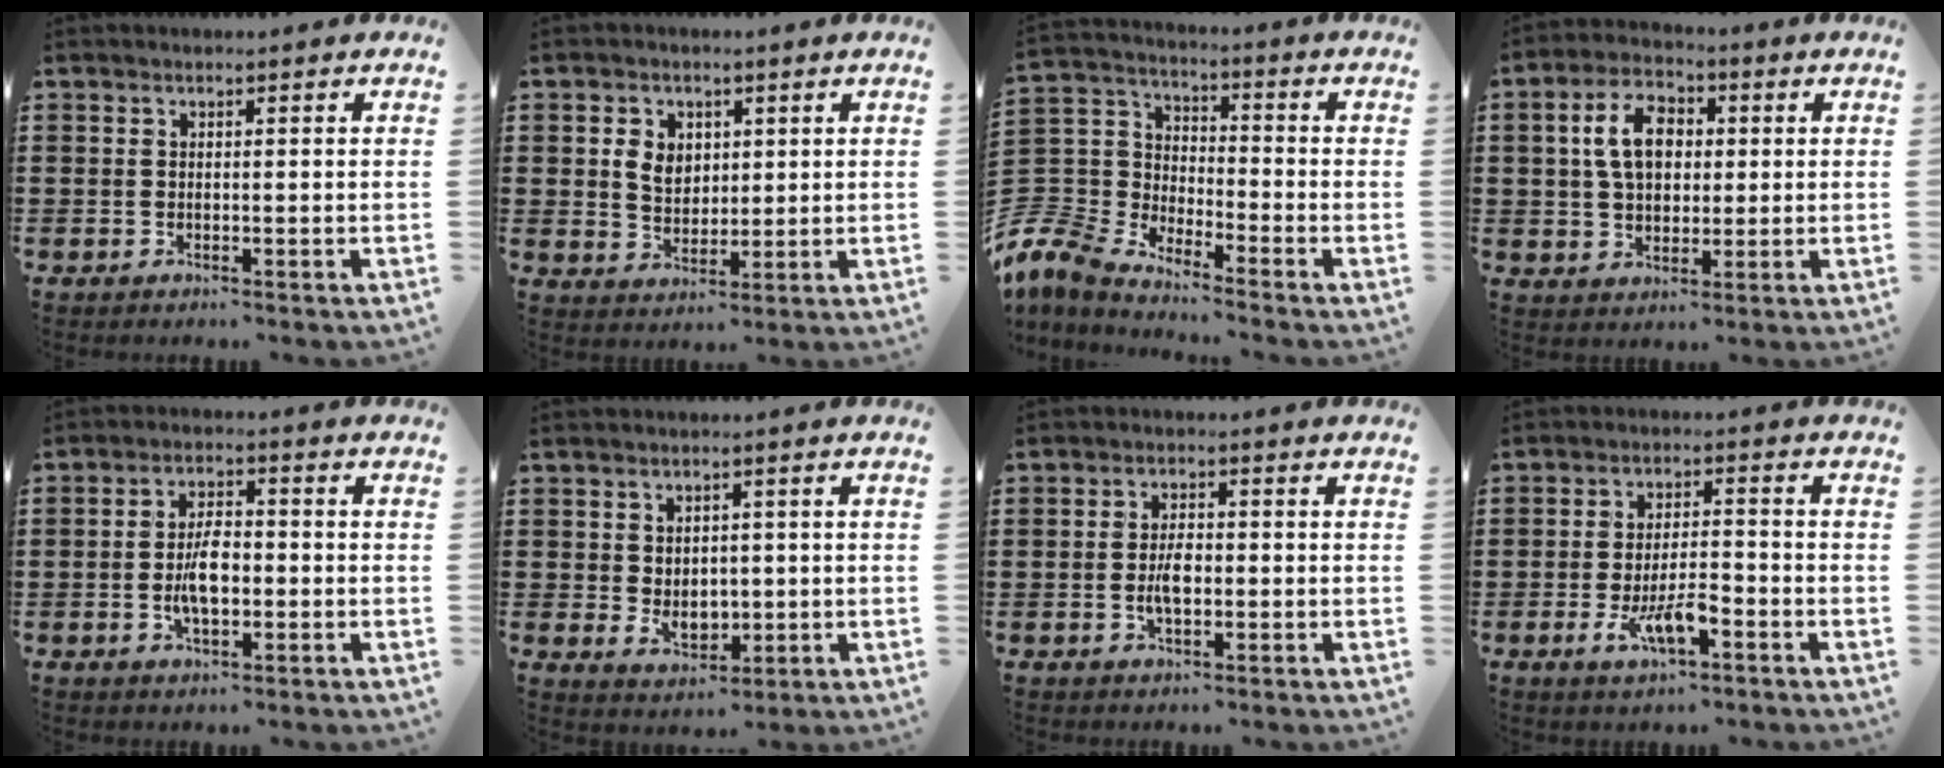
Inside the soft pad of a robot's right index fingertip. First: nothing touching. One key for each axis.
{"total": 4.4, "fx": 1.2, "fy": 3.6, "fz": 2.4, "tx": -0.050, "ty": 0.010, "tz": 0.017}
{"total": 6.9, "fx": -6.3, "fy": 2.7, "fz": 1.0, "tx": -0.082, "ty": -0.014, "tz": -0.141}
{"total": 8.4, "fx": 1.2, "fy": 5.4, "fz": 6.3, "tx": -0.131, "ty": 0.016, "tz": 0.016}
{"total": 6.0, "fx": -1.0, "fy": 2.7, "fz": 5.3, "tx": -0.114, "ty": 0.000, "tz": -0.023}
{"total": 3.8, "fx": 0.2, "fy": 3.0, "fz": 2.3, "tx": -0.044, "ty": 0.005, "tz": 0.002}
{"total": 3.8, "fx": -0.6, "fy": 1.7, "fz": 3.3, "tx": -0.069, "ty": 0.002, "tz": -0.013}
{"total": 6.6, "fx": -2.9, "fy": 2.3, "fz": 5.4, "tx": -0.113, "ty": -0.001, "tz": -0.055}